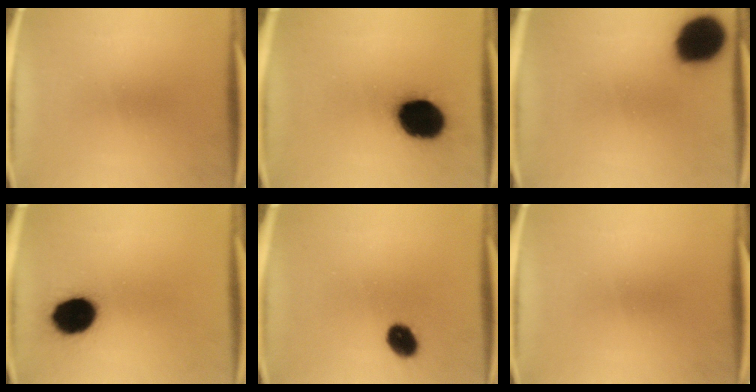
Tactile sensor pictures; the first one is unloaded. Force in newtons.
{"total": 18.7}
{"total": 18.4}
{"total": 13.9}
{"total": 6.0}
{"total": 0.0}